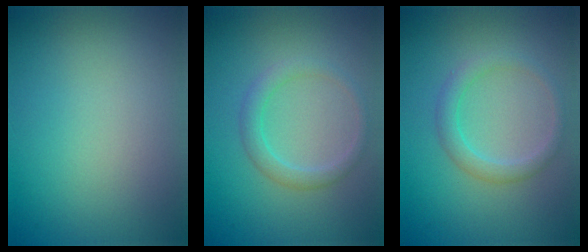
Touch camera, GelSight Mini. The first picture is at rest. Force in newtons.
{"total": 1.9, "press": 1.9, "slide": 0.1}
{"total": 2.1, "press": 2.1, "slide": 0.1}